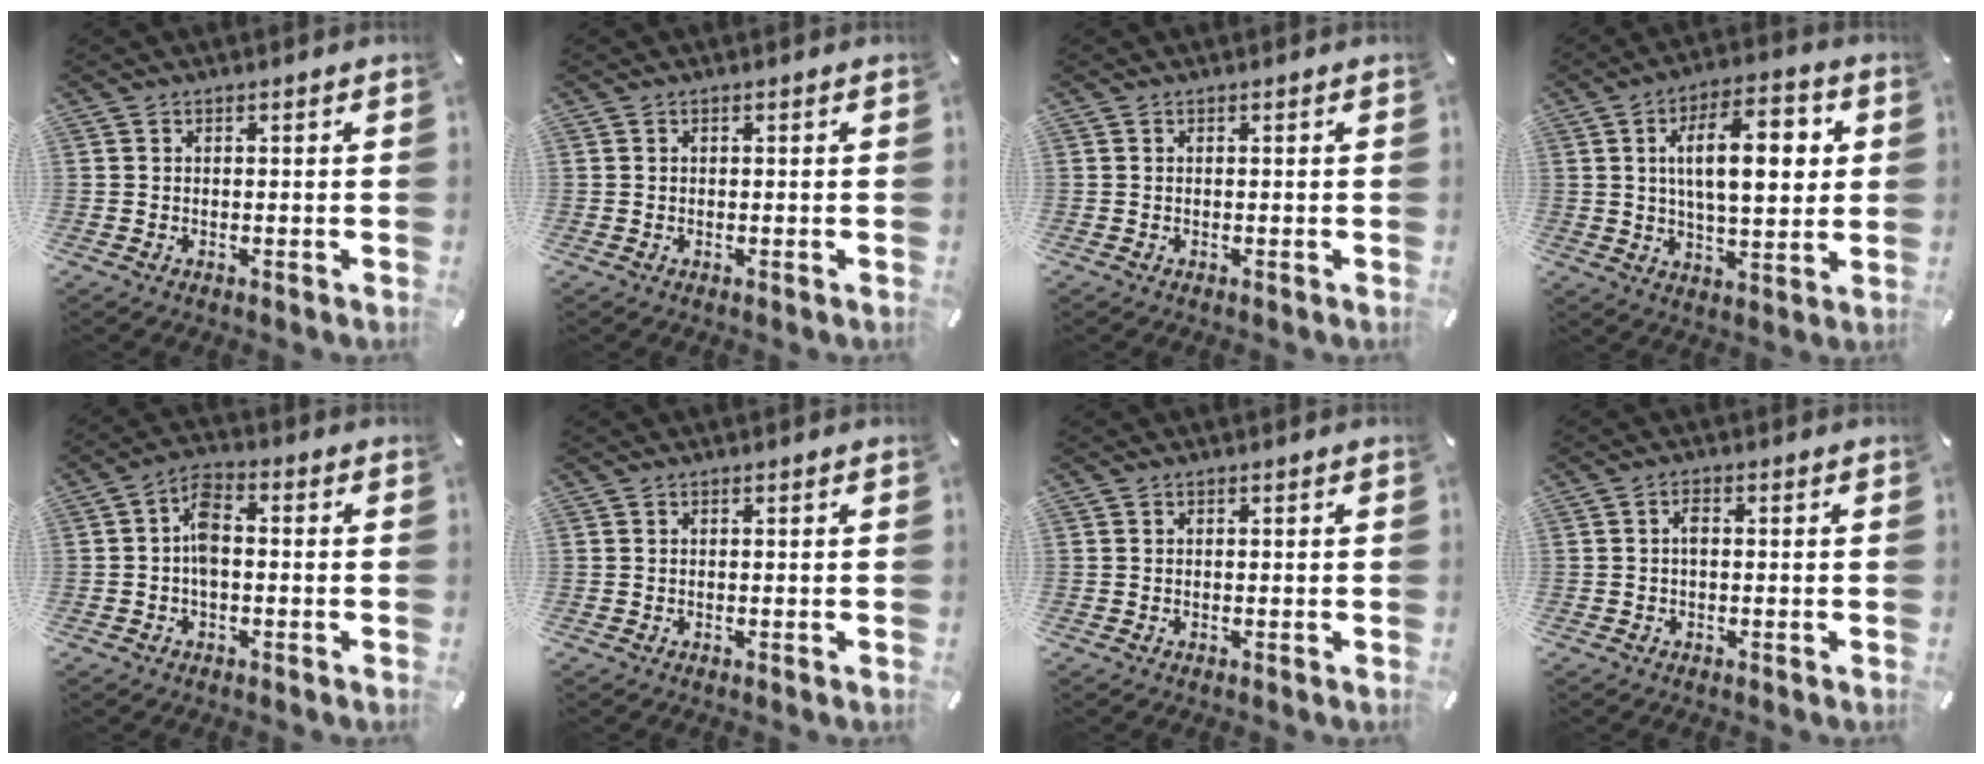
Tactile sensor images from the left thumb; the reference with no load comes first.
{"total": 0.0}
{"total": 0.0}
{"total": 15.8, "force": [3.6, 7.4, 13.4], "torque": [-0.204, 0.003, 0.051]}
{"total": 6.5, "force": [-0.8, 3.7, 5.3], "torque": [-0.106, 0.014, -0.015]}
{"total": 0.0}
{"total": 0.0}
{"total": 1.8, "force": [-0.1, 0.8, 1.6], "torque": [-0.032, 0.005, -0.005]}